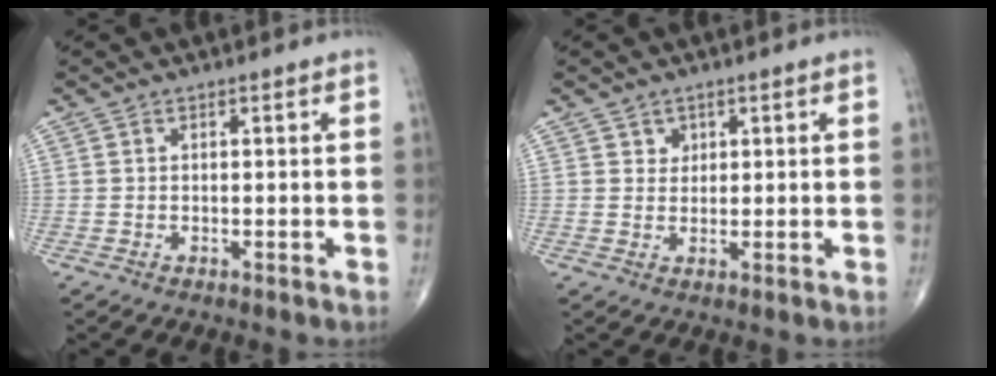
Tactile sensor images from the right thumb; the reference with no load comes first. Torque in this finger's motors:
{"motor_torque": [-0.21, 0.01, -0.09, -0.16, 0.01]}